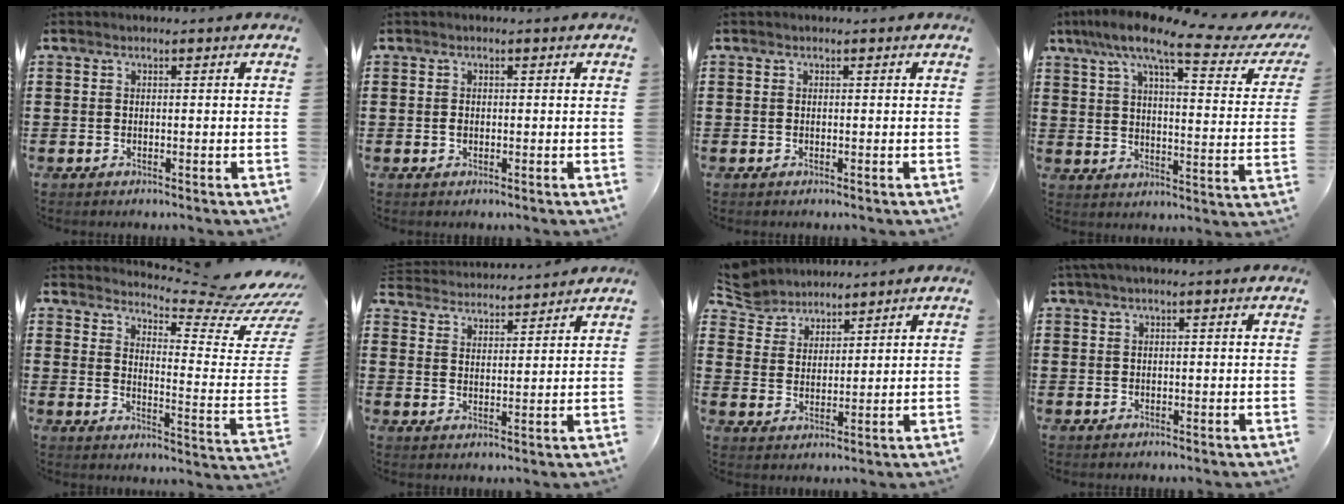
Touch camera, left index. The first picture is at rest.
{"total": 0.7, "force": [0.0, 0.5, 0.5], "torque": [-0.012, 0.001, 0.000]}
{"total": 0.0}
{"total": 11.3, "force": [7.9, 1.7, 8.0], "torque": [-0.157, -0.039, 0.124]}
{"total": 6.8, "force": [6.1, 0.1, 3.0], "torque": [-0.064, -0.065, 0.097]}
{"total": 3.9, "force": [3.9, -0.1, -0.3], "torque": [-0.012, -0.025, 0.067]}
{"total": 5.2, "force": [4.9, 1.8, 0.1], "torque": [-0.028, -0.018, 0.091]}
{"total": 1.2, "force": [0.4, 0.0, 1.1], "torque": [-0.019, 0.000, 0.008]}